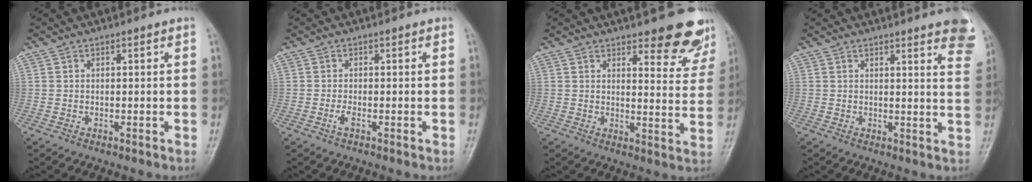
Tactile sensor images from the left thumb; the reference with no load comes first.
{"total": 1.5, "force": [-0.4, 0.4, 1.4], "torque": [-0.026, 0.001, -0.009]}
{"total": 10.4, "force": [7.8, 3.4, 6.1], "torque": [-0.037, -0.052, 0.090]}
{"total": 10.4, "force": [7.1, 2.0, 7.4], "torque": [-0.062, -0.027, 0.064]}